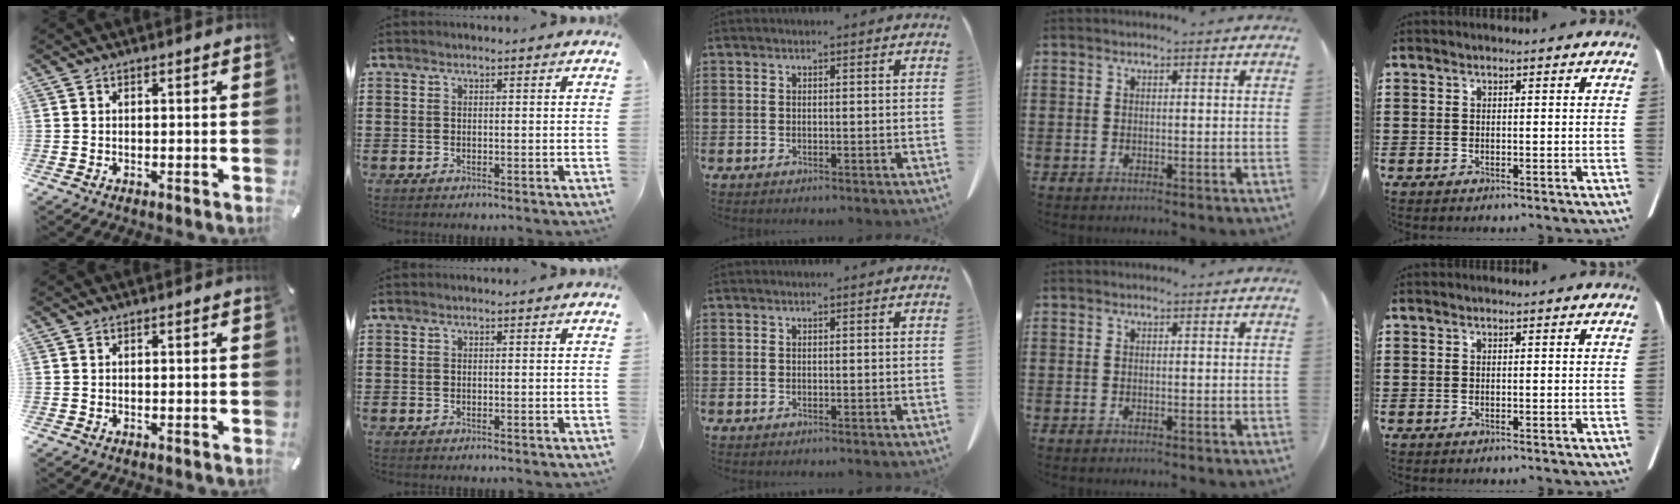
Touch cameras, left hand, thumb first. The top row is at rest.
{}